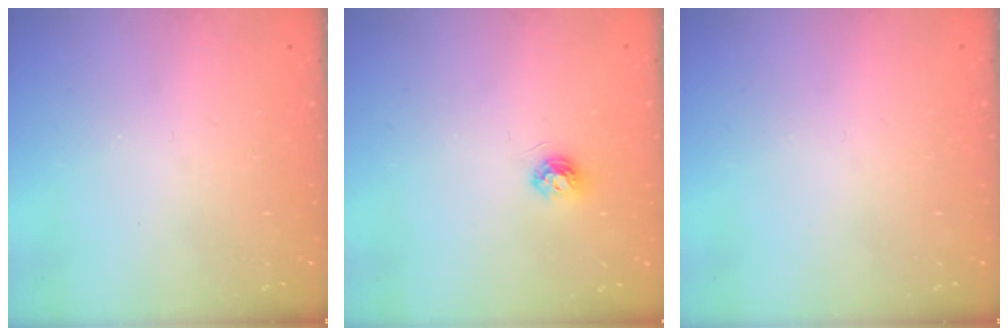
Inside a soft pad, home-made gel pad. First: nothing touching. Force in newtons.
{"total": 4.5, "press": 4.5, "slide": 0.7}
{"total": 0.0}